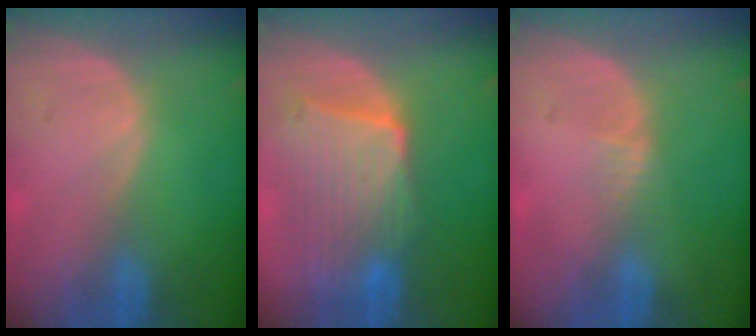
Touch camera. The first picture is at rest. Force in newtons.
{"total": 9.7, "press": 8.7, "slide": 4.1}
{"total": 1.3, "press": 1.1, "slide": 0.8}